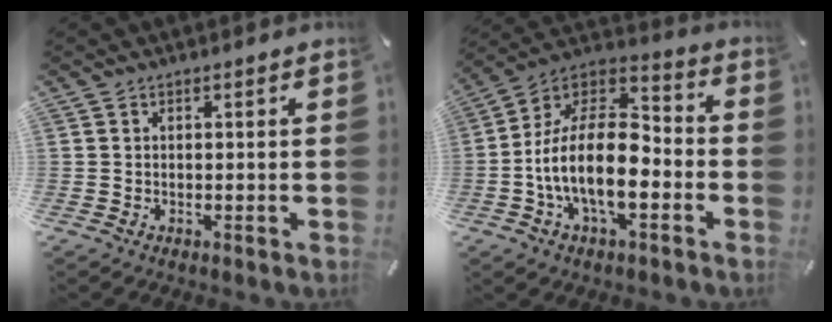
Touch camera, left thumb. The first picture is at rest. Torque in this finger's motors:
{"motor_torque": [0.64, 1.93, 1.33, -0.60, 0.66]}